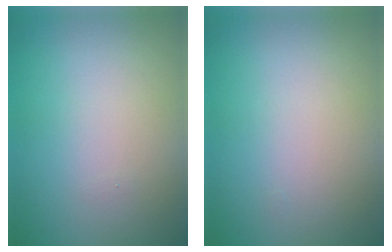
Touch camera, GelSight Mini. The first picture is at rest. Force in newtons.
{"total": 0.0}